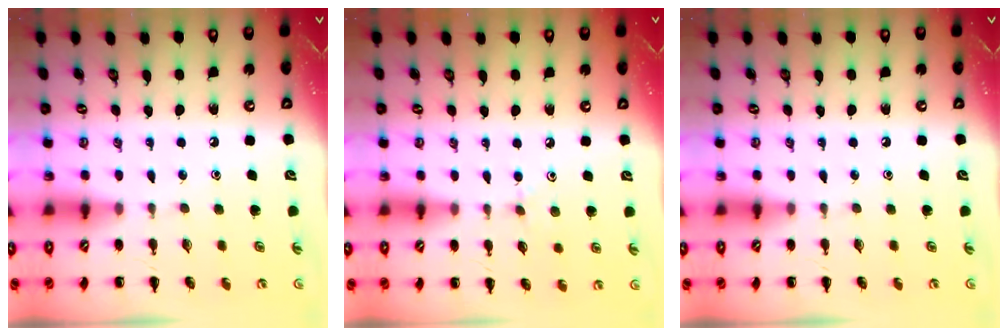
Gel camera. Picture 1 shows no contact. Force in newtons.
{"total": 5.5, "press": 5.3, "slide": 1.6}
{"total": 0.0}